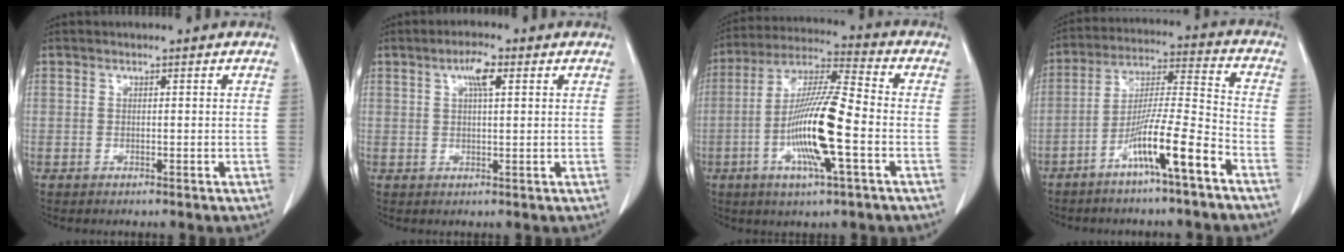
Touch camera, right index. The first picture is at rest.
{"total": 3.6, "force": [1.4, 0.7, 3.2], "torque": [-0.061, 0.005, 0.025]}
{"total": 14.3, "force": [-3.6, 1.0, 13.8], "torque": [-0.268, -0.002, -0.070]}
{"total": 11.2, "force": [-6.5, -0.4, 9.2], "torque": [-0.167, 0.001, -0.118]}